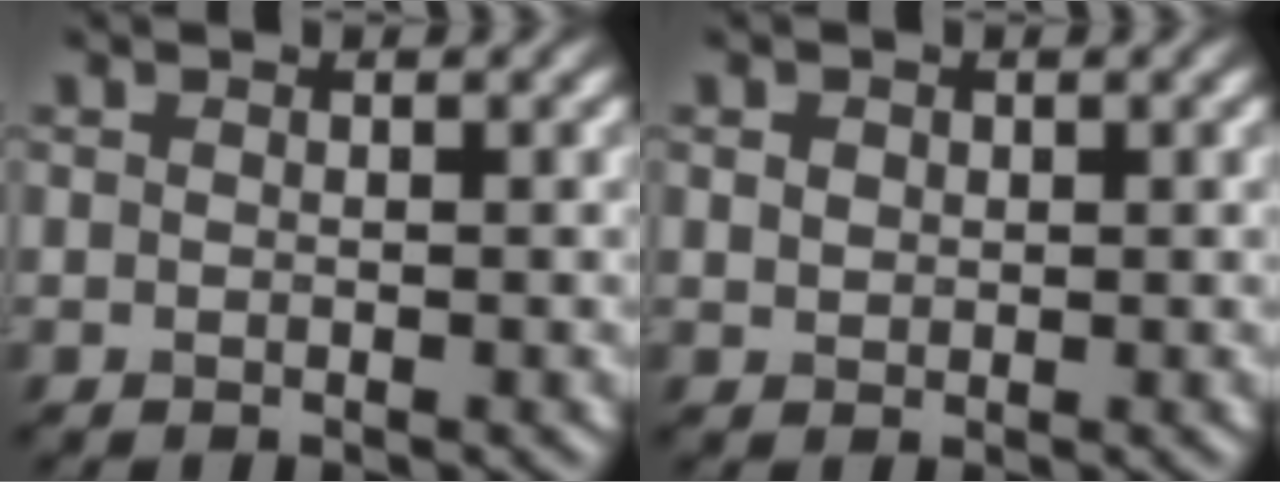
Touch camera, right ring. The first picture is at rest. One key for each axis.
{"total": 1.0, "fx": 0.4, "fy": 0.8, "fz": 0.4, "tx": -0.007, "ty": -0.002, "tz": 0.008}